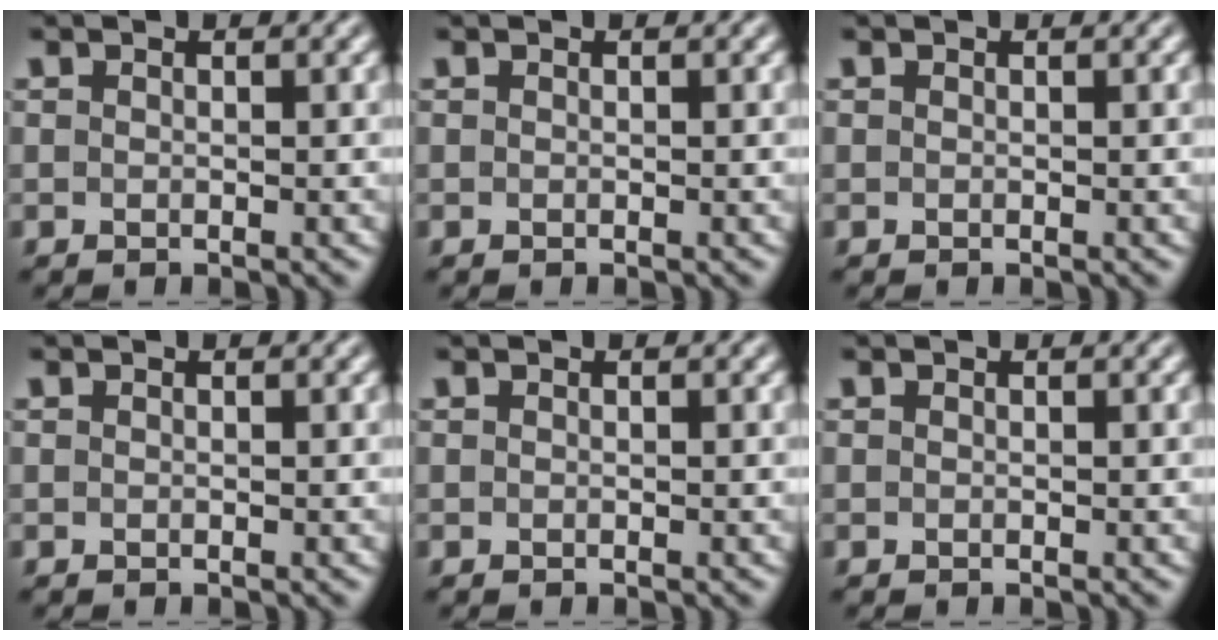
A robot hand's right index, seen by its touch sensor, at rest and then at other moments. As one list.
[{"total": 0.0}, {"total": 0.0}, {"total": 0.0}, {"total": 0.0}, {"total": 0.0}]